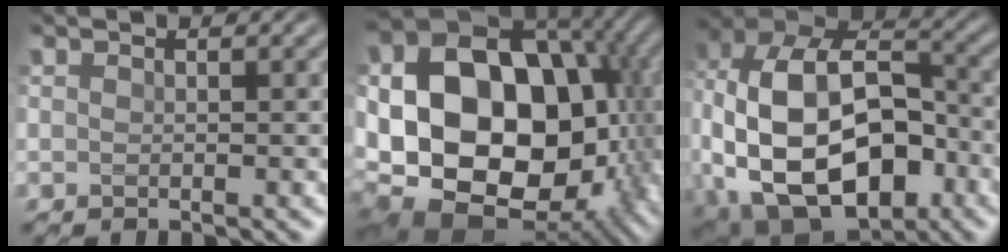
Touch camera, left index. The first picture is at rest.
{"total": 22.4, "force": [-0.8, 17.0, 14.4], "torque": [-0.243, -0.009, -0.018]}
{"total": 17.4, "force": [-2.8, 12.0, 12.2], "torque": [-0.245, -0.021, 0.001]}